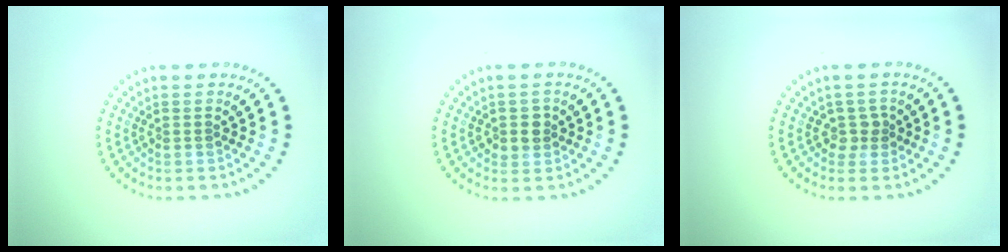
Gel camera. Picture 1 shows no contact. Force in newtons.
{"total": 1.7, "press": 1.6, "slide": 0.7}
{"total": 1.5, "press": 1.2, "slide": 1.0}